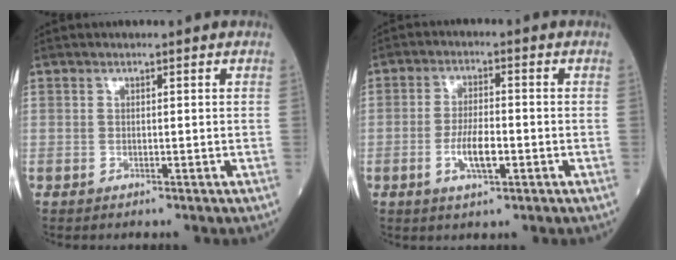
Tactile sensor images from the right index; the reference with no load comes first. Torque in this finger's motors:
{"motor_torque": [0.19, -0.10, 0.37, 0.11]}